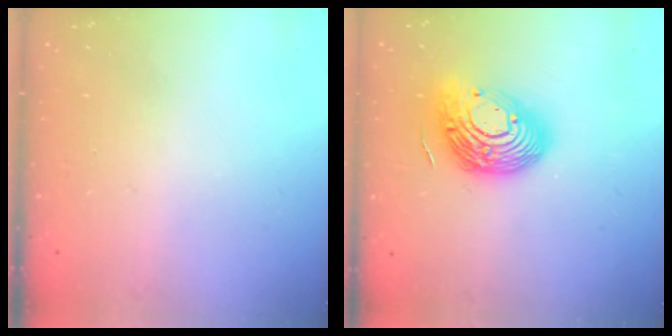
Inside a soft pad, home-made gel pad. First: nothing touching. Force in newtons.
{"total": 17.9, "press": 17.9, "slide": 1.2}